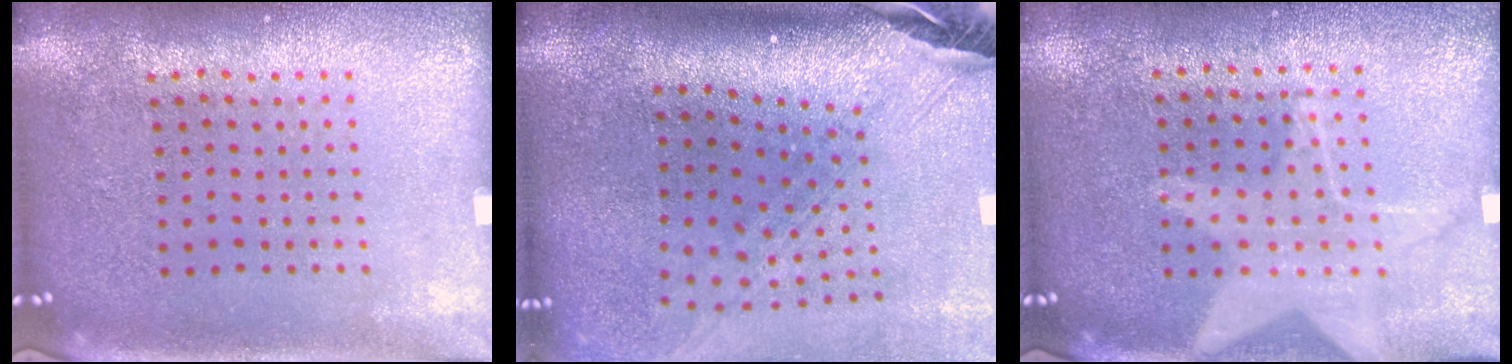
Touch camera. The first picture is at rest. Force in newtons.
{"total": 2.9, "press": 2.2, "slide": 2.0}
{"total": 1.1, "press": 1.1, "slide": 0.3}